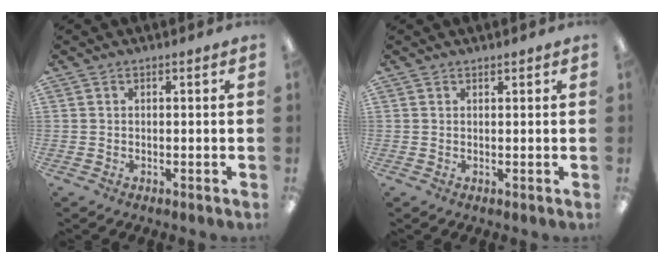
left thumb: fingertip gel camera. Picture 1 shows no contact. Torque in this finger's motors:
{"motor_torque": [0.10, -0.04, 0.00, -0.10, -0.01]}